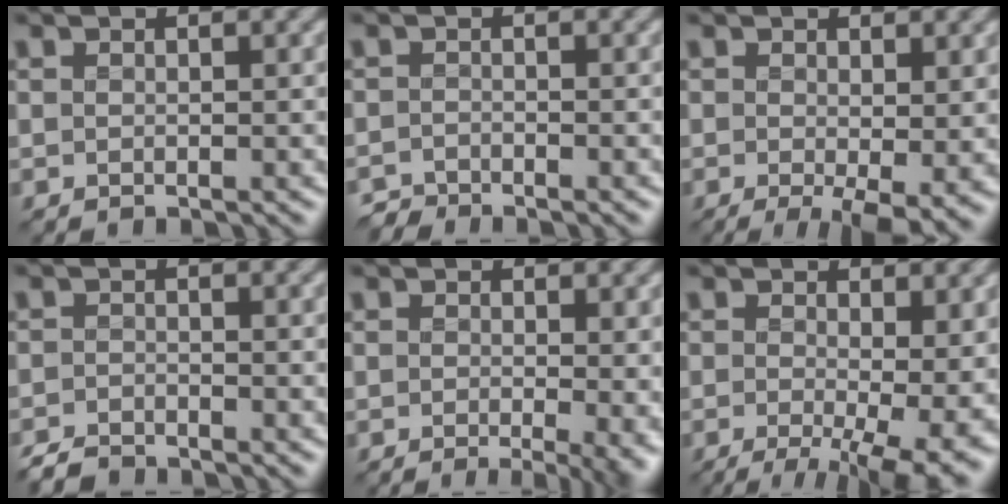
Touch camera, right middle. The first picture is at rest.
{"total": 1.8, "force": [-1.8, 0.0, -0.2], "torque": [0.006, -0.005, -0.037]}
{"total": 3.6, "force": [-0.4, 0.7, 3.5], "torque": [-0.052, -0.016, -0.003]}
{"total": 2.2, "force": [-2.2, 0.3, 0.3], "torque": [-0.004, -0.006, -0.045]}
{"total": 4.5, "force": [-0.4, 1.2, 4.3], "torque": [-0.035, -0.010, -0.005]}
{"total": 8.8, "force": [-1.4, 2.5, 8.3], "torque": [-0.104, -0.018, -0.013]}